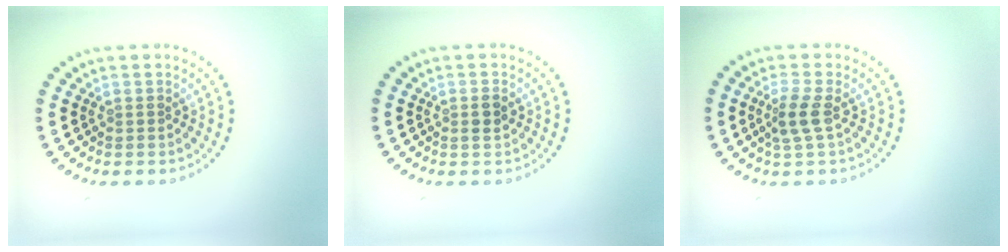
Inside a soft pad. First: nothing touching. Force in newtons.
{"total": 1.1, "press": 1.0, "slide": 0.3}
{"total": 2.2, "press": 2.0, "slide": 1.0}